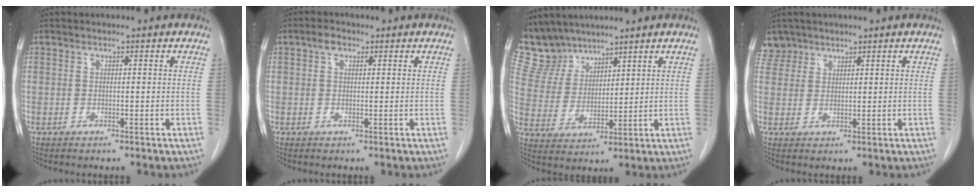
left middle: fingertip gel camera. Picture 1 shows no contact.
{"total": 1.8, "force": [1.0, 1.1, 1.1], "torque": [-0.022, 0.007, 0.017]}
{"total": 7.8, "force": [7.2, 3.0, 0.2], "torque": [-0.017, 0.009, 0.161]}
{"total": 2.9, "force": [2.4, 1.6, -0.6], "torque": [0.017, 0.005, 0.047]}